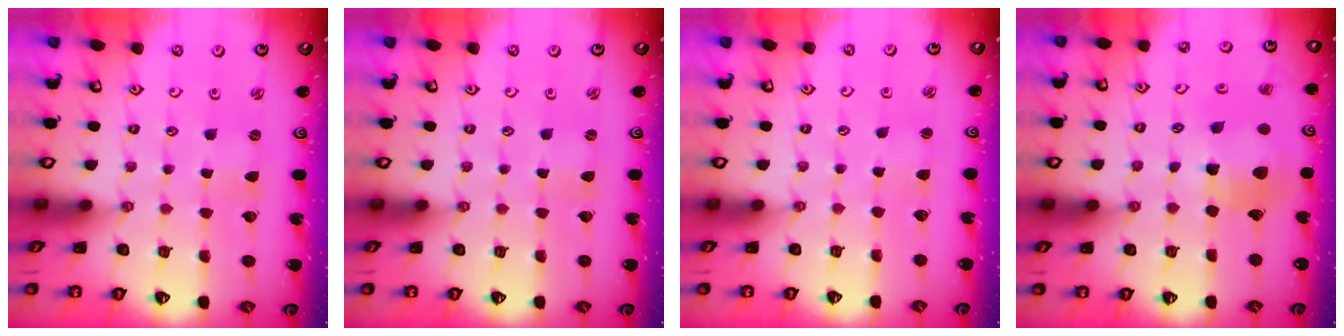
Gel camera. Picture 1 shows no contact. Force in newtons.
{"total": 0.8, "press": 0.7, "slide": 0.2}
{"total": 2.6, "press": 2.6, "slide": 0.3}
{"total": 11.1, "press": 11.0, "slide": 1.3}